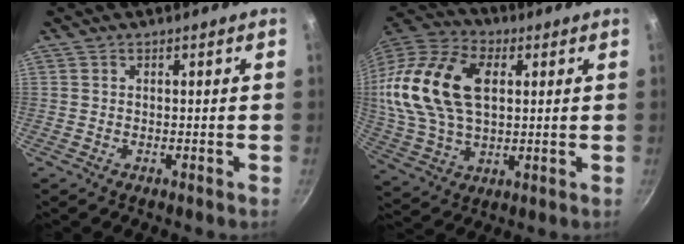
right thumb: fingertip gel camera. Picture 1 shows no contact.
{"total": 22.0, "force": [4.5, 14.0, 16.4], "torque": [-0.316, 0.011, 0.078]}